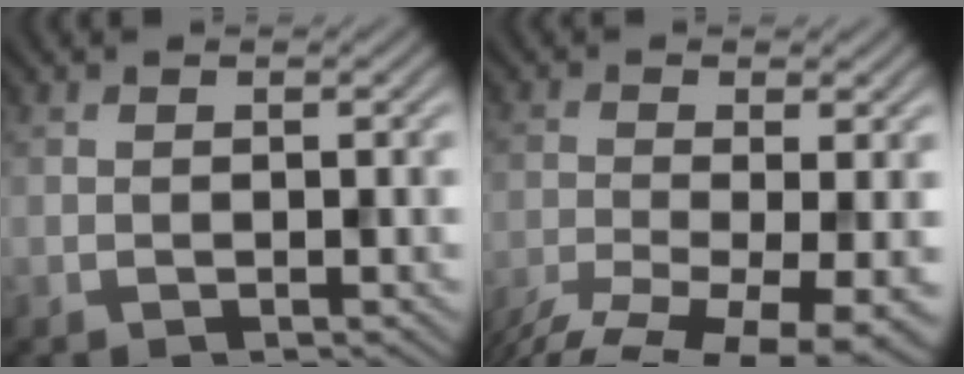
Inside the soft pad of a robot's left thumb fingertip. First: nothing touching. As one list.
[{"total": 9.7, "force": [-6.1, 2.6, 7.1], "torque": [-0.142, -0.023, -0.093]}]